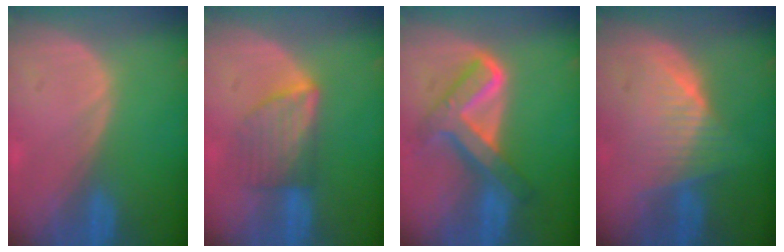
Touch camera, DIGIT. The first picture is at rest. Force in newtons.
{"total": 5.8, "press": 5.6, "slide": 1.5}
{"total": 8.4, "press": 8.4, "slide": 0.7}
{"total": 6.9, "press": 6.3, "slide": 2.7}